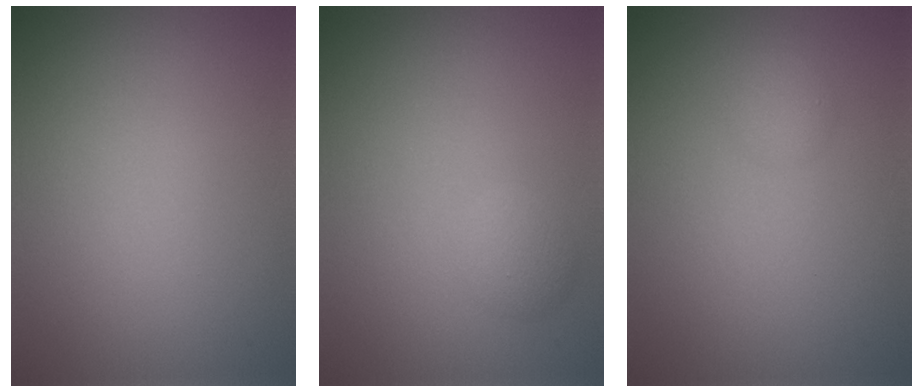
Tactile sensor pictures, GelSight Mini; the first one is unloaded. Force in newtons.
{"total": 1.3, "press": 1.3, "slide": 0.0}
{"total": 1.2, "press": 1.2, "slide": 0.0}